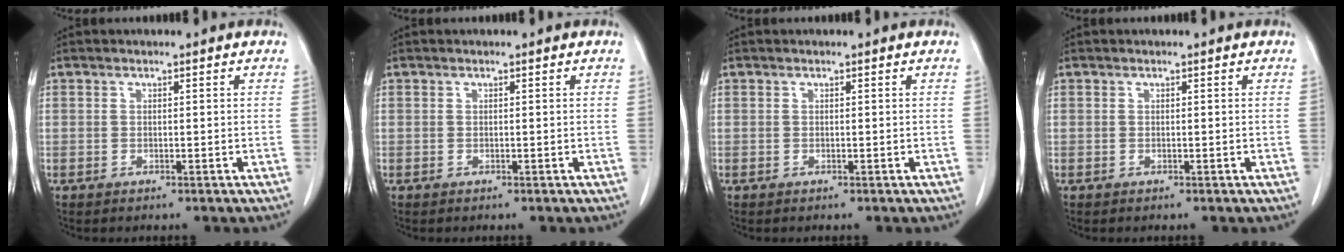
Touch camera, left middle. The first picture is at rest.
{"total": 0.0}
{"total": 0.0}
{"total": 0.0}